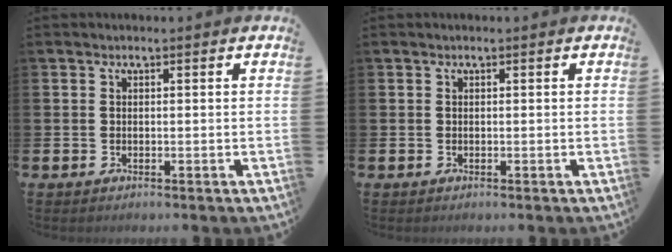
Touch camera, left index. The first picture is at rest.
{"total": 0.0}